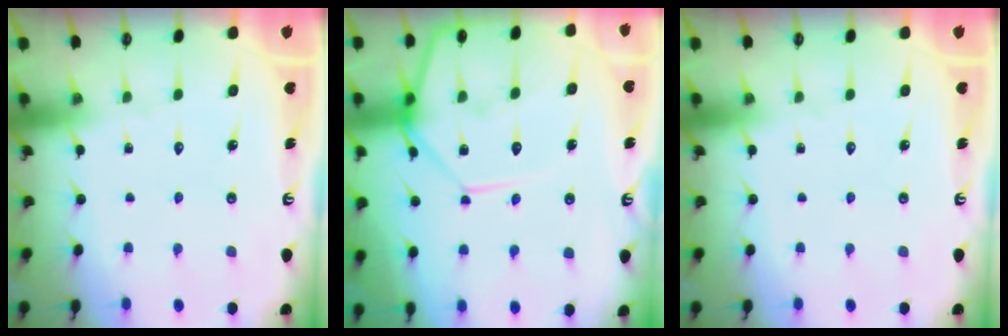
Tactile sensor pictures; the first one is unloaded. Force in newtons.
{"total": 12.8, "press": 12.7, "slide": 1.1}
{"total": 0.0}